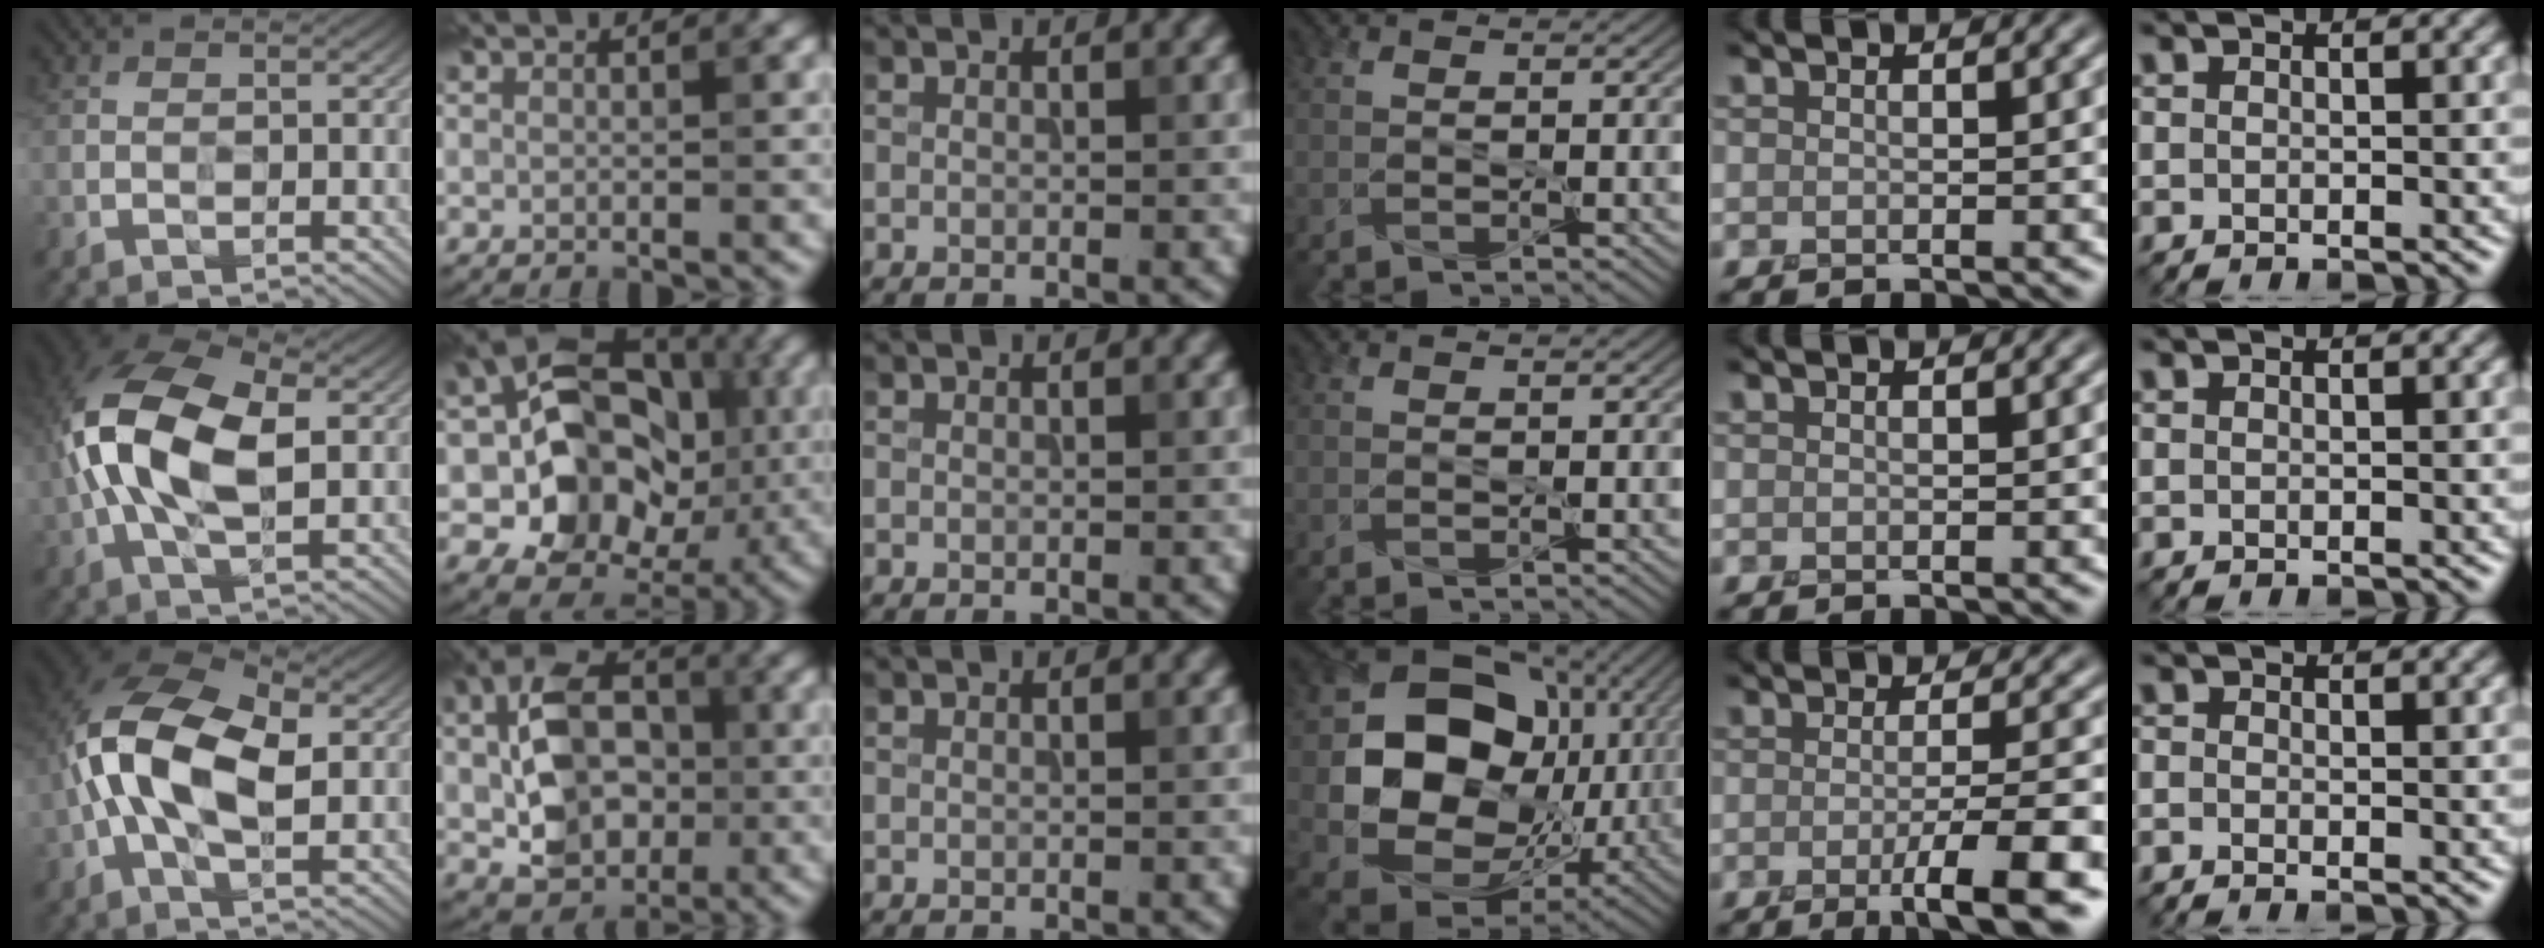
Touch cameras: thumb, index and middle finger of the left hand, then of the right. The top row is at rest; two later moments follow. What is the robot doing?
{"motion": "peel", "object": "tape"}